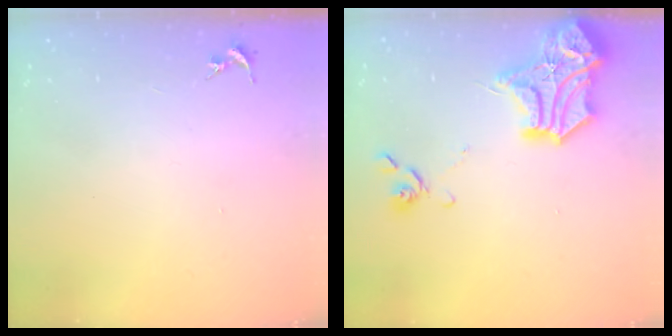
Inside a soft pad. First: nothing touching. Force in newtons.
{"total": 19.5, "press": 19.4, "slide": 2.1}